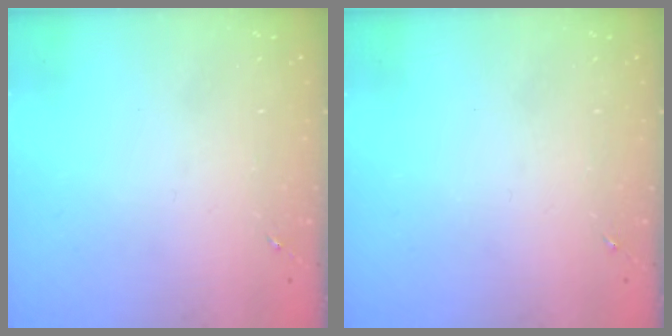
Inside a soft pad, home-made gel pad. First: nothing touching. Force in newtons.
{"total": 0.0}